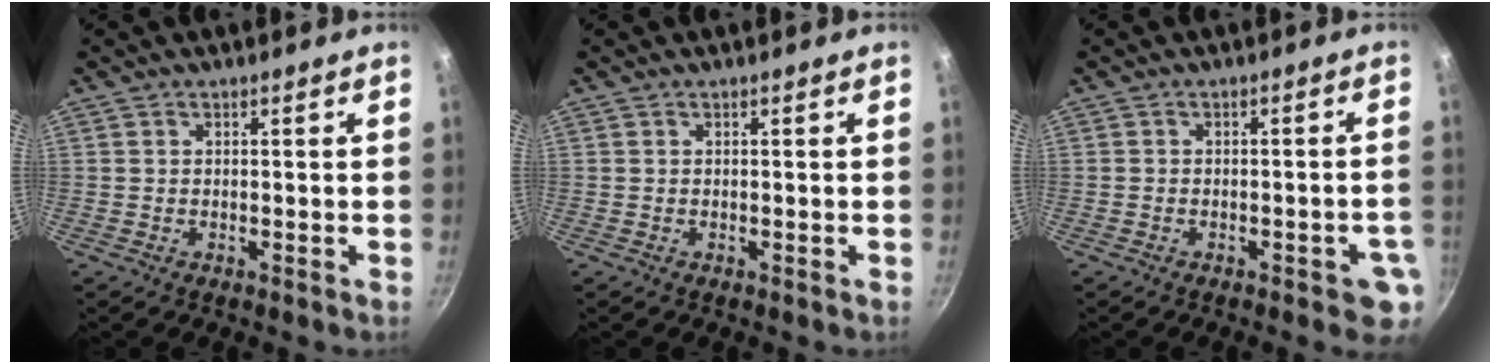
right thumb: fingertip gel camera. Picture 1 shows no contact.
{"total": 0.0}
{"total": 5.2, "force": [-2.1, 2.1, 4.3], "torque": [-0.044, 0.015, -0.020]}